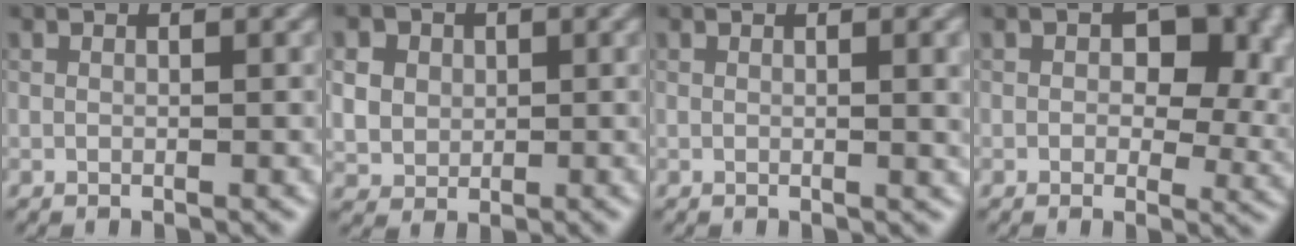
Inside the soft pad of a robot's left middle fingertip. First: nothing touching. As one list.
[{"total": 6.0, "force": [2.3, 5.0, 2.5], "torque": [-0.074, 0.029, 0.043]}, {"total": 3.5, "force": [1.0, 1.4, 3.1], "torque": [-0.023, 0.012, 0.016]}, {"total": 9.1, "force": [1.9, 5.9, 6.8], "torque": [-0.095, -0.006, 0.050]}]